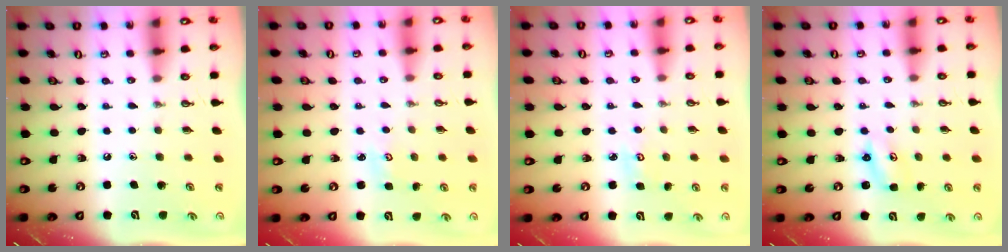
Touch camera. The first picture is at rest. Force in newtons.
{"total": 2.0, "press": 2.0, "slide": 0.3}
{"total": 3.8, "press": 3.8, "slide": 0.3}
{"total": 2.9, "press": 2.9, "slide": 0.3}